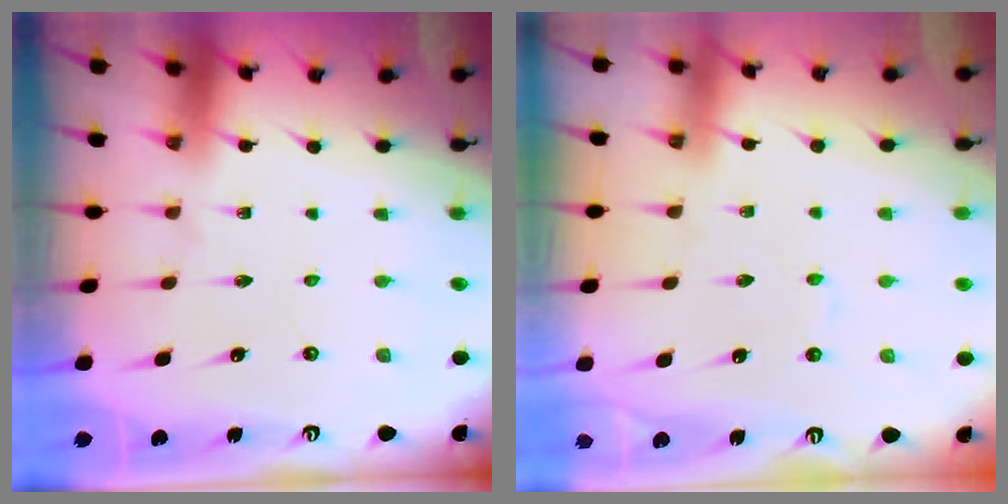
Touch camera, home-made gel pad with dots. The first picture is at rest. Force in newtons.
{"total": 2.0, "press": 2.0, "slide": 0.3}